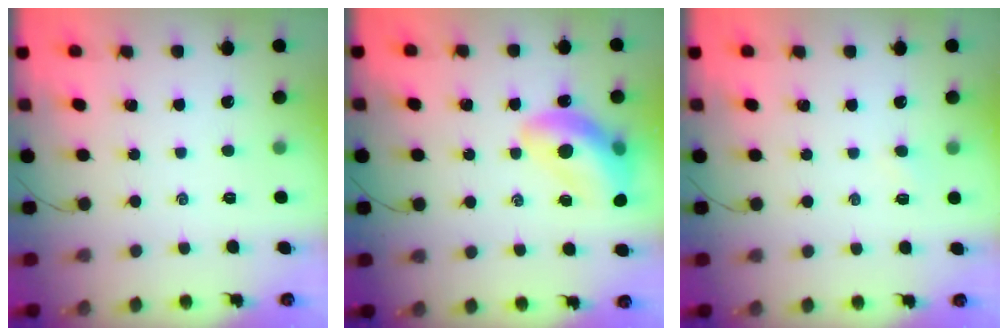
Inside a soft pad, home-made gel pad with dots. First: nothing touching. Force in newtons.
{"total": 17.3, "press": 16.8, "slide": 4.4}
{"total": 2.4, "press": 2.2, "slide": 0.8}